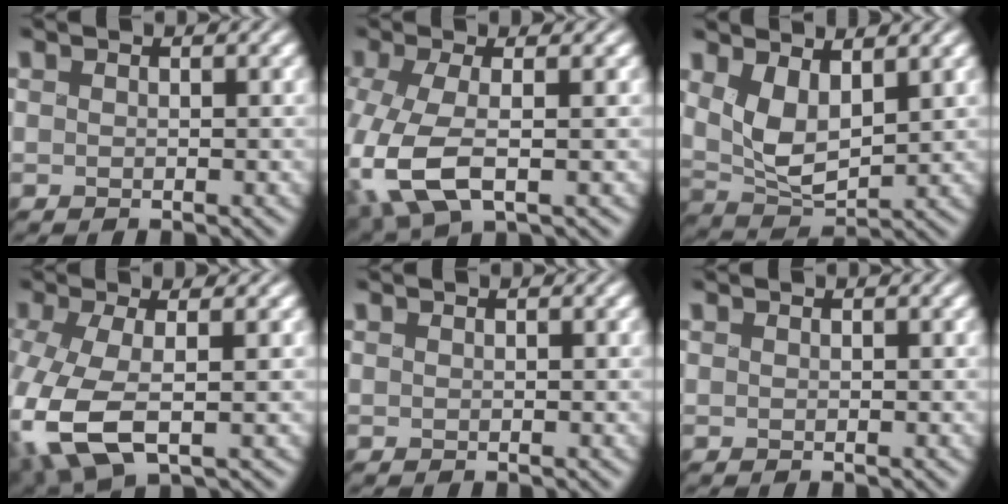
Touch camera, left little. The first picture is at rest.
{"total": 7.1, "force": [-2.2, 2.8, 6.1], "torque": [-0.145, -0.006, -0.049]}
{"total": 5.2, "force": [1.5, 2.8, 4.1], "torque": [-0.082, -0.010, 0.029]}
{"total": 8.1, "force": [-2.3, 3.4, 7.0], "torque": [-0.169, -0.009, -0.050]}
{"total": 0.0}
{"total": 0.0}